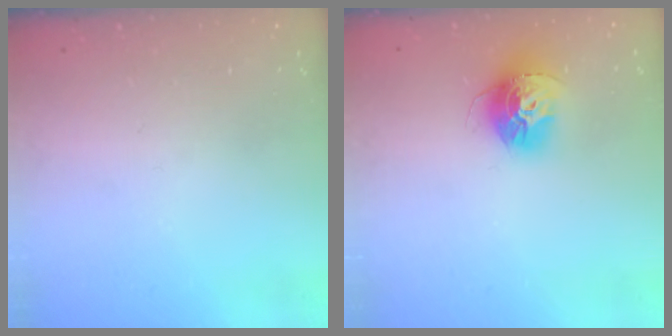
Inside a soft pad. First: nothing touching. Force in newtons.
{"total": 13.8, "press": 13.8, "slide": 1.0}